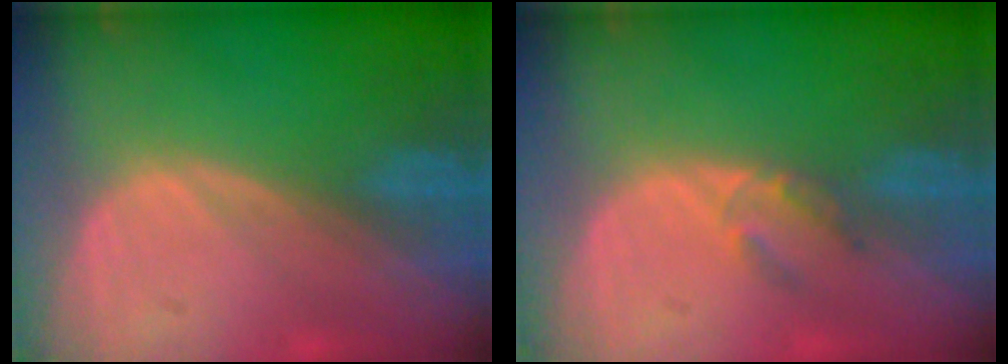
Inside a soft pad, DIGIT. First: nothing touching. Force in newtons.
{"total": 2.3, "press": 2.0, "slide": 1.1}